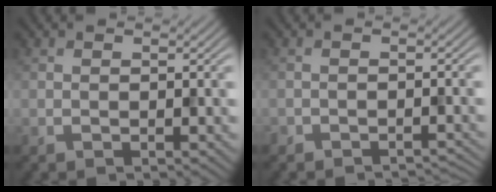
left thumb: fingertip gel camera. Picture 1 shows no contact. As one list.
[{"total": 2.0, "force": [-1.9, 0.4, 0.3], "torque": [0.000, -0.001, -0.029]}]